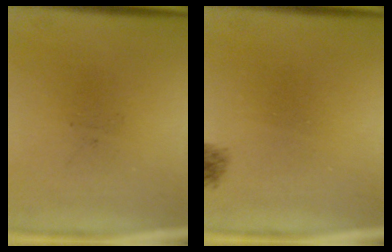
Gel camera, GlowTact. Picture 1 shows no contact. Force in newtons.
{"total": 1.1}